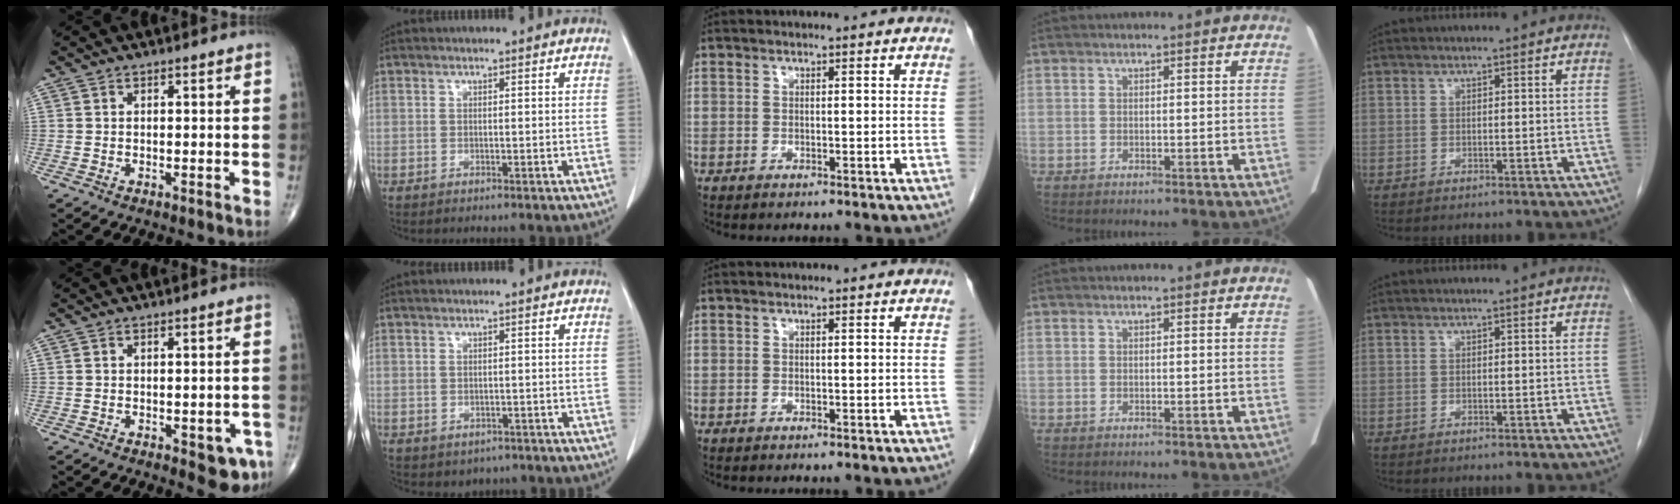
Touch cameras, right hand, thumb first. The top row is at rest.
{"thumb": {"total": 5.2, "force": [-2.1, 2.3, 4.2], "torque": [-0.028, 0.002, -0.020]}, "index": {"total": 2.2, "force": [-1.2, 1.8, 0.6], "torque": [-0.007, 0.003, -0.009]}}